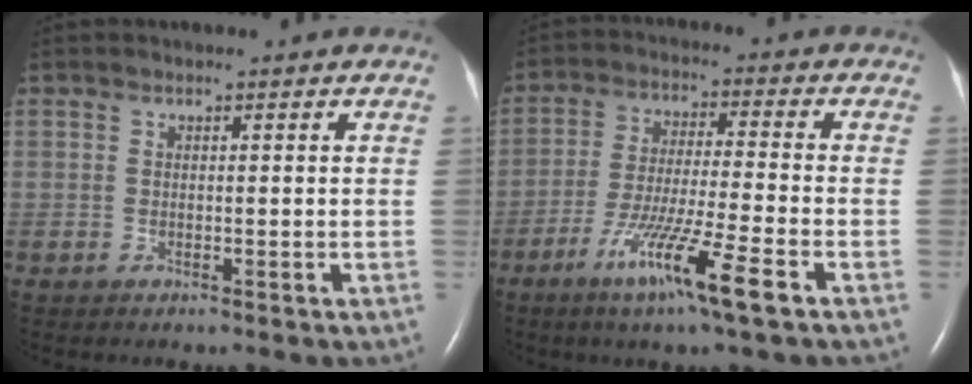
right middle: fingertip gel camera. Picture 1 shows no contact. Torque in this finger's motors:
{"motor_torque": [1.33, -0.81, 0.31, 0.16]}